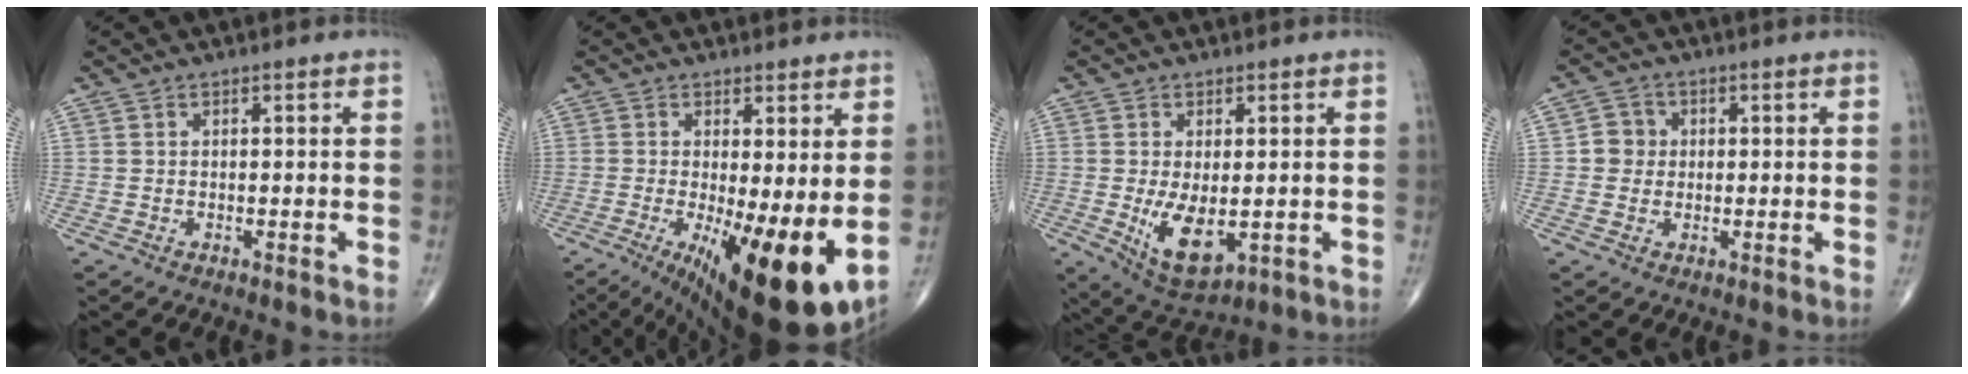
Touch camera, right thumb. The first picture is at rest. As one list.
[{"total": 16.2, "force": [-2.6, 5.0, 15.2], "torque": [-0.207, -0.026, -0.019]}, {"total": 8.8, "force": [-1.3, 4.4, 7.6], "torque": [-0.124, -0.023, -0.006]}, {"total": 3.7, "force": [0.1, 3.5, 1.0], "torque": [0.007, 0.007, -0.004]}]